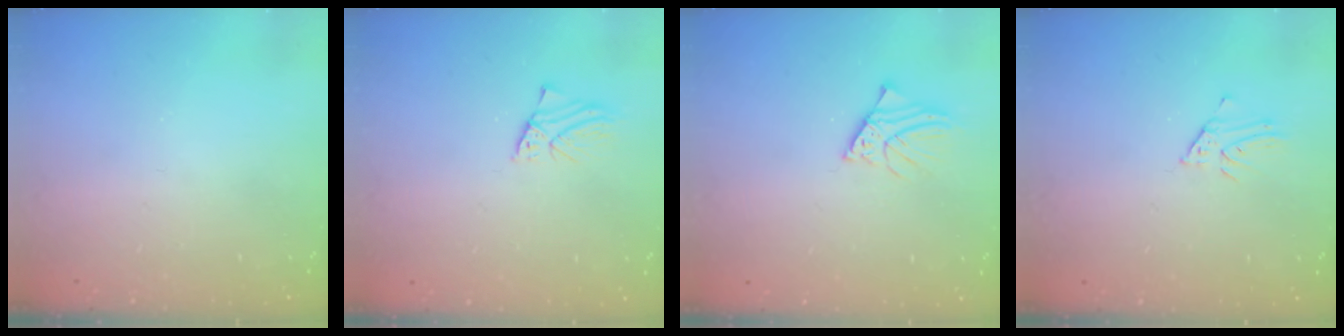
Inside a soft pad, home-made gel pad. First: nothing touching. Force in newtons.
{"total": 1.6, "press": 1.6, "slide": 0.1}
{"total": 2.9, "press": 2.9, "slide": 0.2}
{"total": 3.6, "press": 3.6, "slide": 0.3}